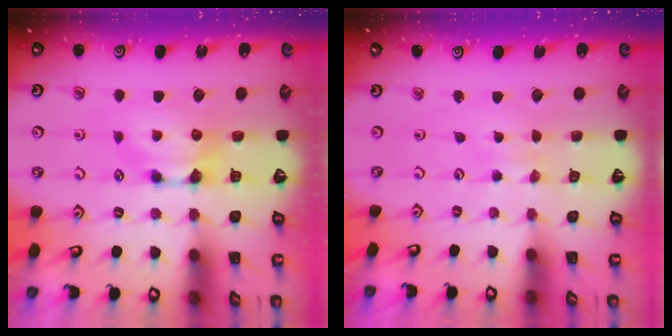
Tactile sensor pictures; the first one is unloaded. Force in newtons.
{"total": 3.0, "press": 3.0, "slide": 0.1}